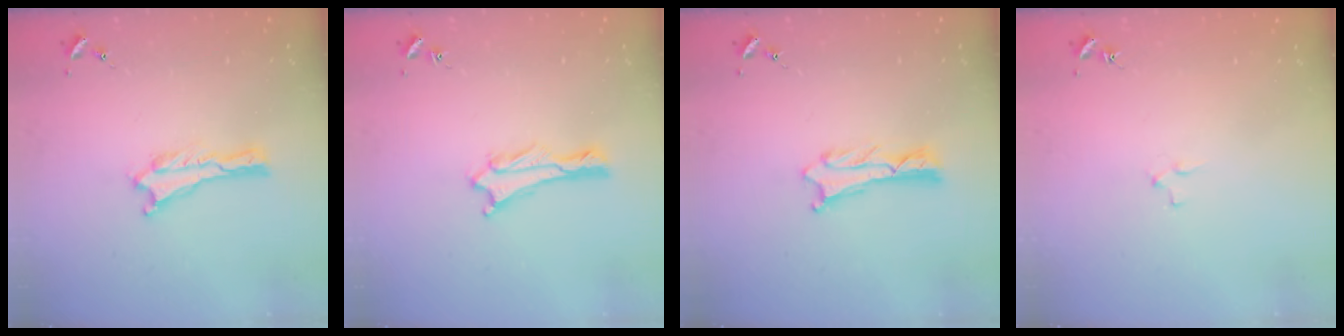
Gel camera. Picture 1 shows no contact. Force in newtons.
{"total": 1.9, "press": 1.9, "slide": 0.1}
{"total": 1.2, "press": 1.2, "slide": 0.0}
{"total": 1.9, "press": 1.9, "slide": 0.2}